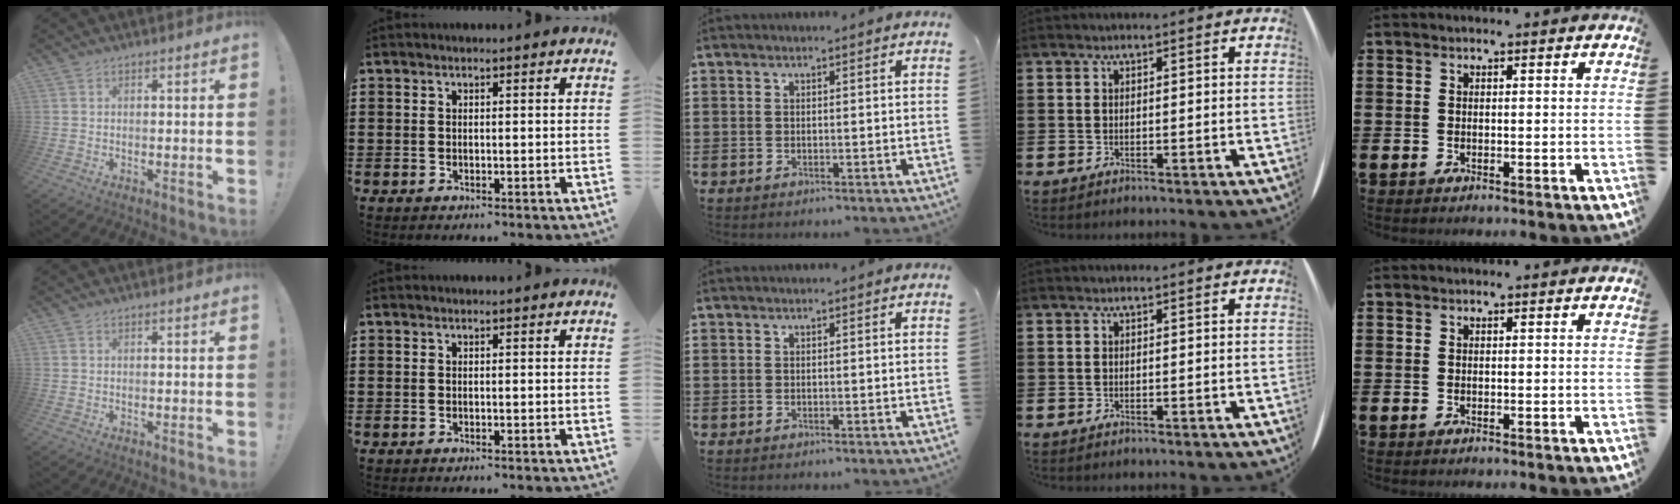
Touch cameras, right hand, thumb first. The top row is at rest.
{}